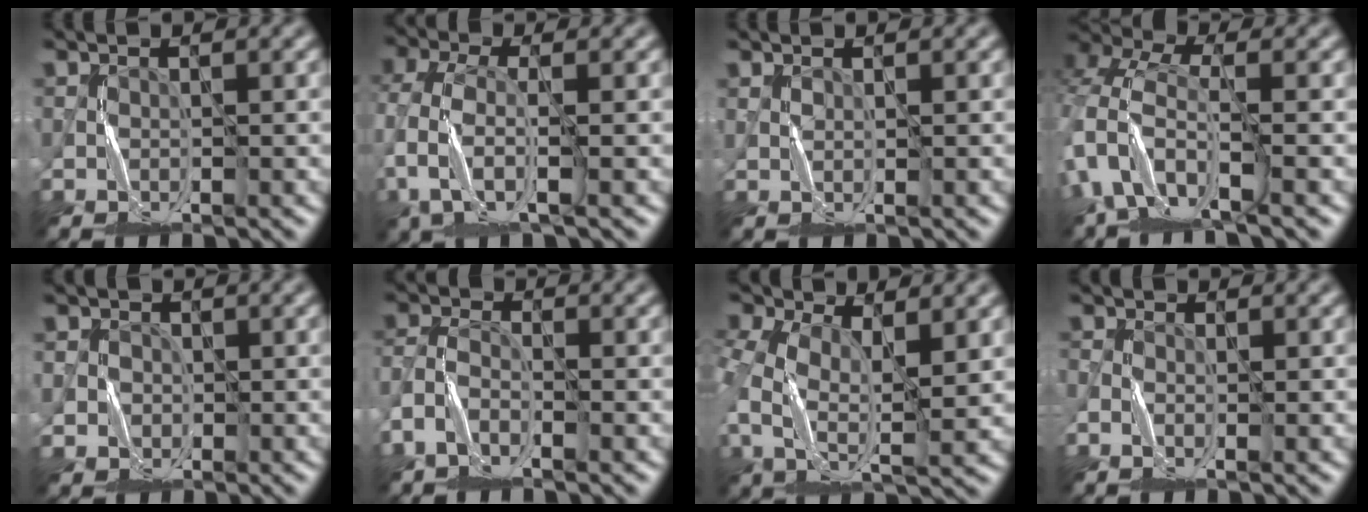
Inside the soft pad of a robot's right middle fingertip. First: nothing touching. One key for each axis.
{"total": 4.5, "fx": -1.5, "fy": 2.1, "fz": 3.7, "tx": -0.098, "ty": -0.001, "tz": -0.037}
{"total": 0.7, "fx": 0.3, "fy": 0.2, "fz": 0.6, "tx": -0.015, "ty": -0.004, "tz": 0.008}
{"total": 7.6, "fx": -3.1, "fy": 4.2, "fz": 5.6, "tx": -0.131, "ty": -0.012, "tz": -0.067}
{"total": 2.3, "fx": -0.3, "fy": 2.3, "fz": 0.1, "tx": 0.002, "ty": -0.001, "tz": -0.011}
{"total": 2.7, "fx": -2.2, "fy": 0.9, "fz": 1.3, "tx": -0.034, "ty": 0.002, "tz": -0.055}
{"total": 8.5, "fx": -0.2, "fy": 5.5, "fz": 6.5, "tx": -0.183, "ty": -0.017, "tz": -0.002}
{"total": 1.3, "fx": -1.0, "fy": 0.6, "fz": 0.7, "tx": -0.015, "ty": -0.001, "tz": -0.022}